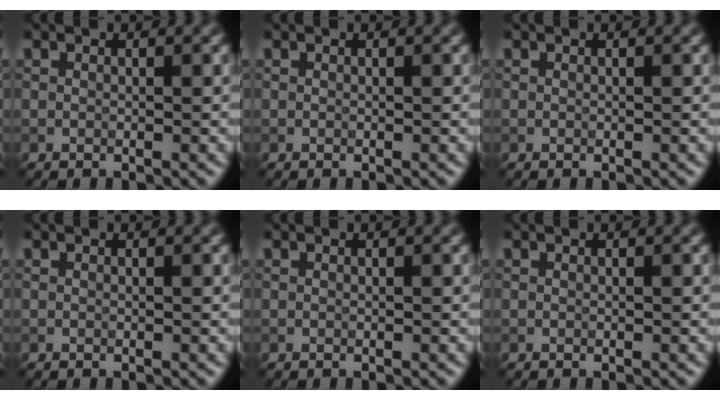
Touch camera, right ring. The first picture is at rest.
{"total": 0.0}
{"total": 0.0}
{"total": 0.0}
{"total": 0.0}
{"total": 0.0}